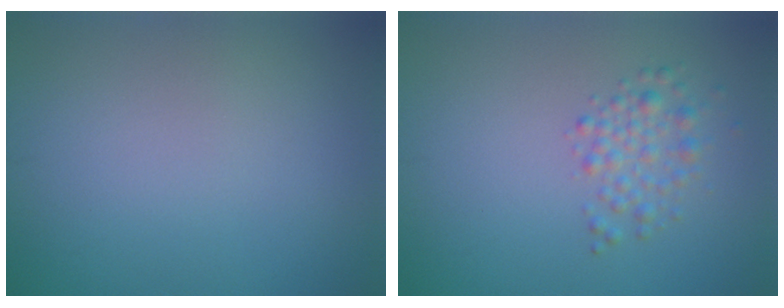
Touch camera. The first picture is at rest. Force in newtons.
{"total": 2.2, "press": 2.2, "slide": 0.1}